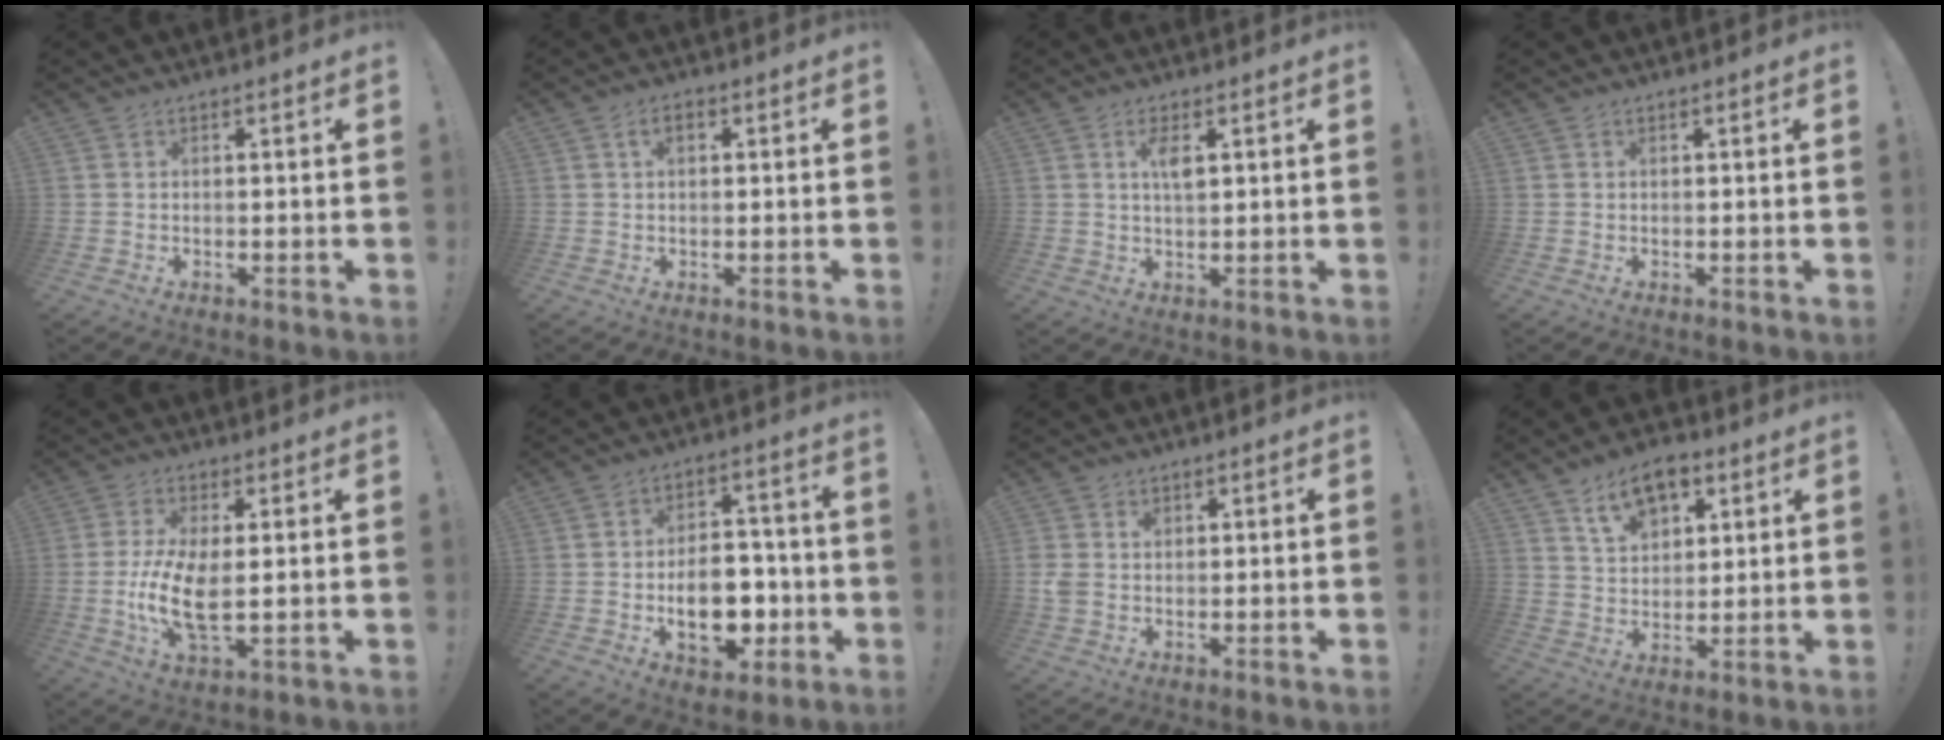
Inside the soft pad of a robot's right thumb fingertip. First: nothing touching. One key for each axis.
{"total": 2.5, "fx": 0.7, "fy": 1.4, "fz": 1.9, "tx": -0.035, "ty": 0.005, "tz": 0.010}
{"total": 4.3, "fx": 1.5, "fy": 1.7, "fz": 3.7, "tx": -0.066, "ty": 0.000, "tz": 0.022}
{"total": 0.0}
{"total": 11.4, "fx": -0.5, "fy": 4.6, "fz": 10.4, "tx": -0.205, "ty": -0.014, "tz": -0.009}
{"total": 14.9, "fx": -3.8, "fy": 9.7, "fz": 10.6, "tx": -0.153, "ty": 0.020, "tz": -0.058}
{"total": 2.9, "fx": 0.9, "fy": 2.3, "fz": 1.6, "tx": -0.018, "ty": -0.001, "tz": 0.016}
{"total": 11.2, "fx": 6.5, "fy": 6.9, "fz": 6.0, "tx": -0.085, "ty": -0.027, "tz": 0.120}